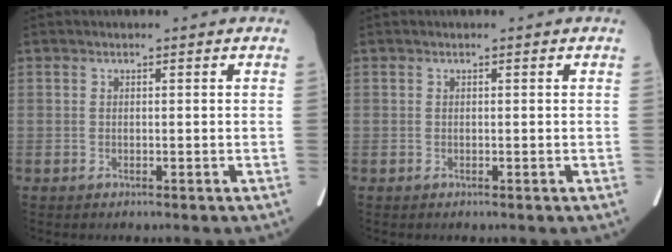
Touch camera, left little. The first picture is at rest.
{"total": 0.0}